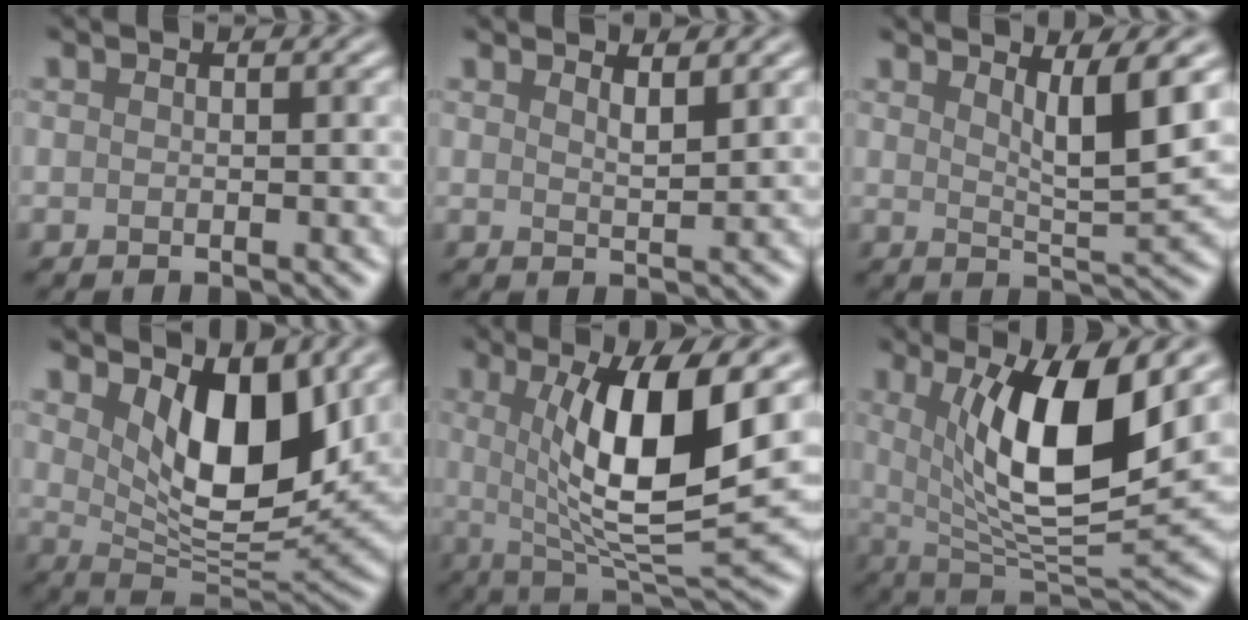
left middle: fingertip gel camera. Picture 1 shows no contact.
{"total": 1.8, "force": [1.5, 0.4, 1.0], "torque": [-0.012, 0.000, 0.024]}
{"total": 4.4, "force": [2.2, 0.8, 3.7], "torque": [-0.053, -0.009, 0.036]}
{"total": 8.4, "force": [3.0, 4.1, 6.7], "torque": [-0.111, -0.020, 0.050]}
{"total": 10.5, "force": [1.8, 2.8, 10.0], "torque": [-0.157, -0.013, 0.038]}
{"total": 10.5, "force": [2.7, 3.1, 9.6], "torque": [-0.152, -0.017, 0.054]}